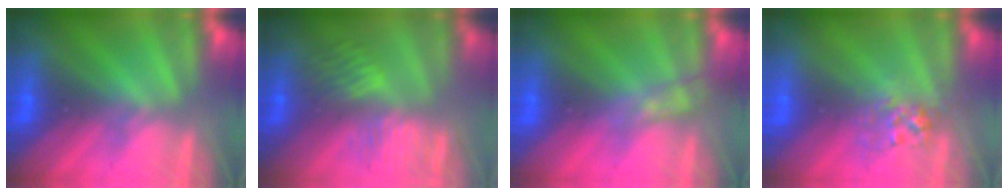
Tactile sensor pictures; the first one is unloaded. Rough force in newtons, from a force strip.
{"total": 8.7}
{"total": 2.8}
{"total": 2.8}